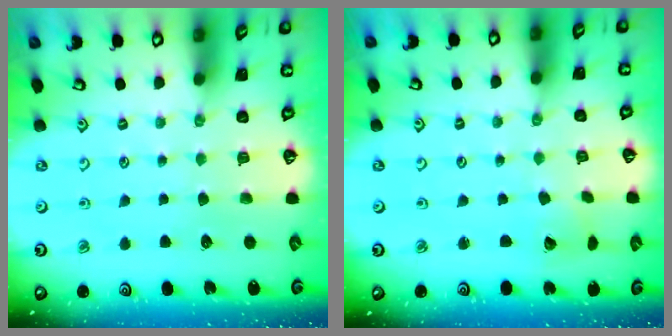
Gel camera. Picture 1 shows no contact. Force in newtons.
{"total": 2.2, "press": 2.2, "slide": 0.3}